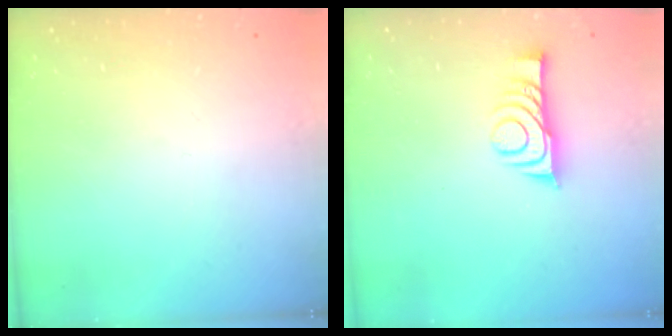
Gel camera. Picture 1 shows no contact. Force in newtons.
{"total": 9.0, "press": 9.0, "slide": 0.7}